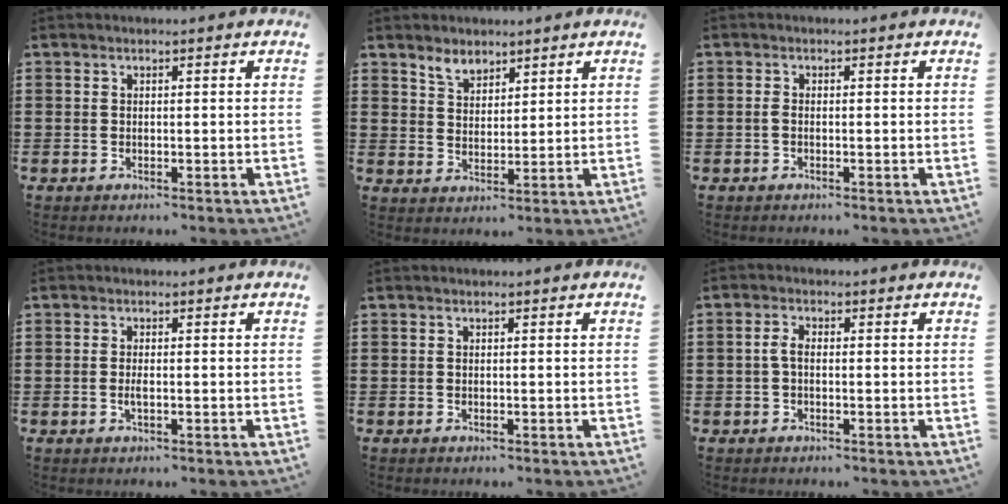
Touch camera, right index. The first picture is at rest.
{"total": 3.6, "force": [2.9, 1.9, 1.0], "torque": [-0.030, 0.007, 0.057]}
{"total": 0.9, "force": [-0.3, 0.3, 0.8], "torque": [-0.024, -0.006, -0.008]}
{"total": 1.2, "force": [-0.3, 0.2, 1.1], "torque": [-0.027, -0.005, -0.008]}
{"total": 0.0}
{"total": 2.2, "force": [-0.4, 1.0, 1.9], "torque": [-0.045, 0.000, -0.010]}